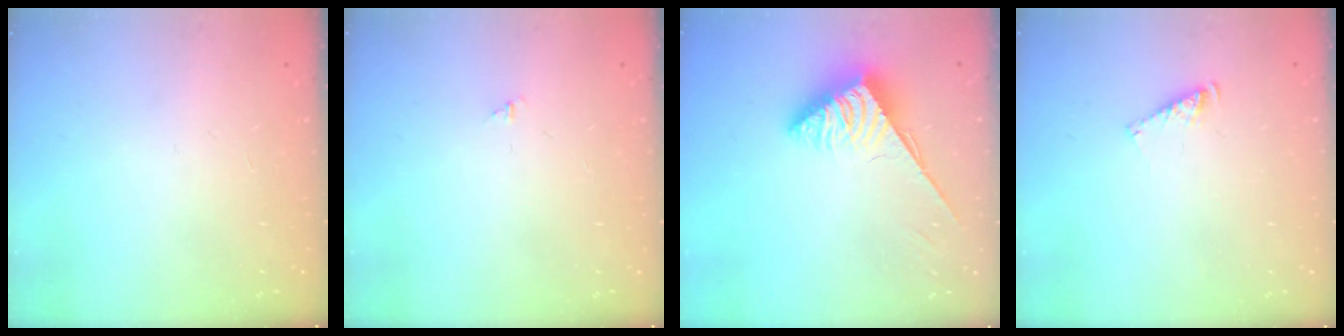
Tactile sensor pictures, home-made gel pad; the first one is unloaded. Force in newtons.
{"total": 0.7, "press": 0.7, "slide": 0.1}
{"total": 3.8, "press": 3.7, "slide": 0.5}
{"total": 4.3, "press": 4.2, "slide": 0.3}